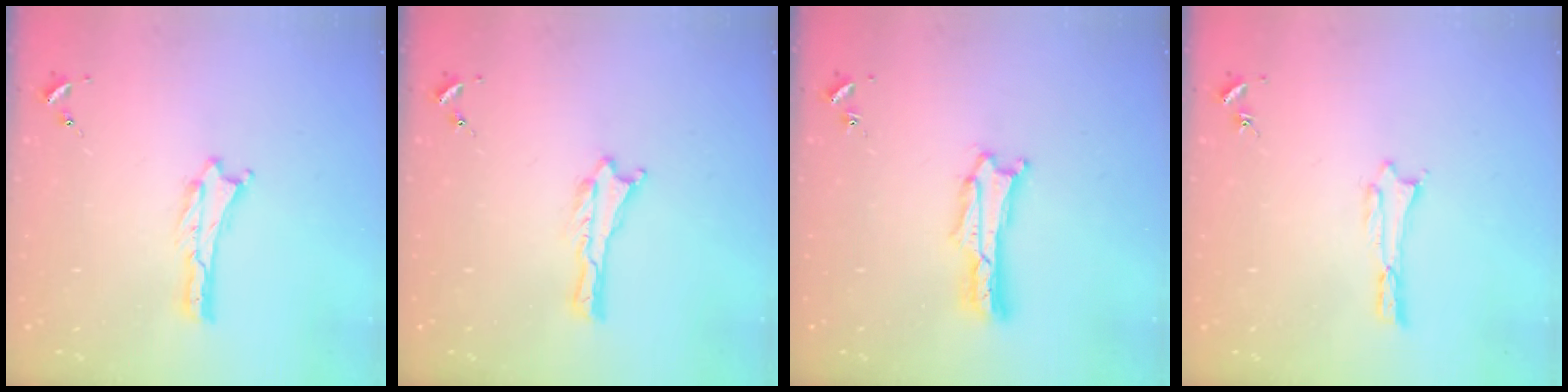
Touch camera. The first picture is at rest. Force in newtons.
{"total": 0.0}
{"total": 1.7, "press": 1.7, "slide": 0.3}
{"total": 0.0}